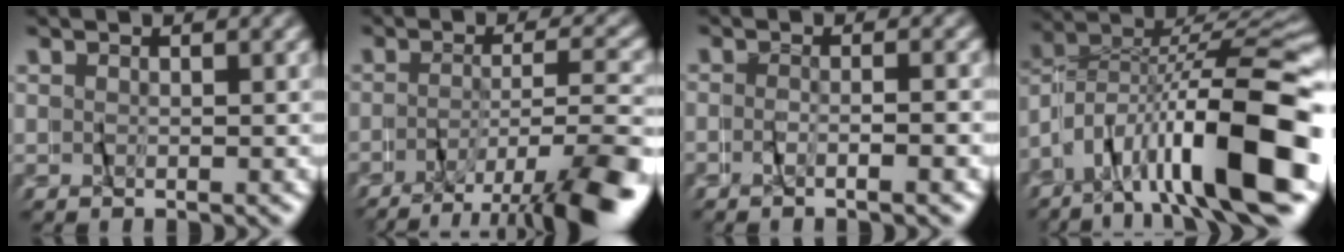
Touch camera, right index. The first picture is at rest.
{"total": 8.1, "force": [-6.2, 1.3, 5.0], "torque": [-0.066, -0.019, -0.096]}
{"total": 1.6, "force": [-1.5, 0.3, 0.6], "torque": [-0.019, 0.001, -0.032]}
{"total": 15.3, "force": [-6.1, 8.6, 11.2], "torque": [-0.183, -0.014, -0.098]}